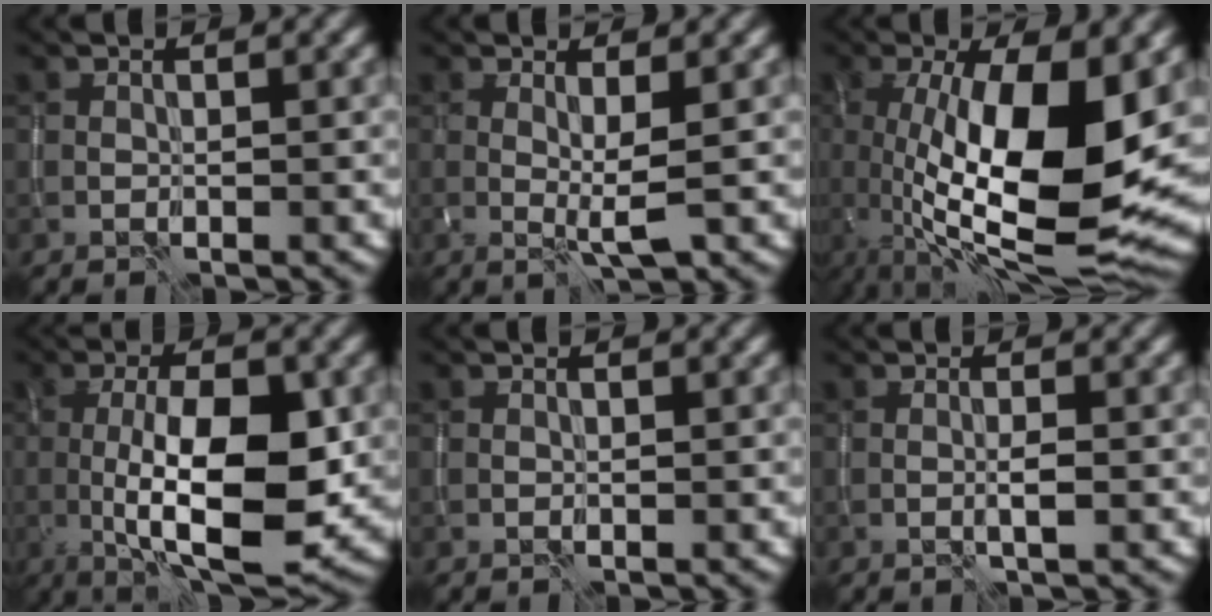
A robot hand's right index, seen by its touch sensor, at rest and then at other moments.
{"total": 2.3, "force": [0.1, 0.2, 2.3], "torque": [-0.044, -0.012, 0.004]}
{"total": 13.7, "force": [0.1, 4.8, 12.9], "torque": [-0.207, -0.013, -0.002]}
{"total": 10.6, "force": [-1.1, 3.6, 10.0], "torque": [-0.165, -0.009, -0.016]}
{"total": 0.0}
{"total": 1.0, "force": [-0.3, -0.1, 1.0], "torque": [-0.022, 0.000, -0.006]}